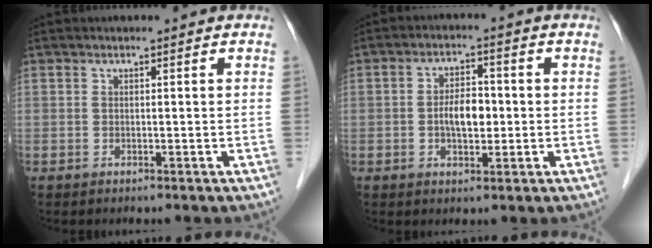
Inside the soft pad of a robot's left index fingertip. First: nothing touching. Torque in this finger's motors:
{"motor_torque": [0.07, 0.07, 0.10, 0.05]}